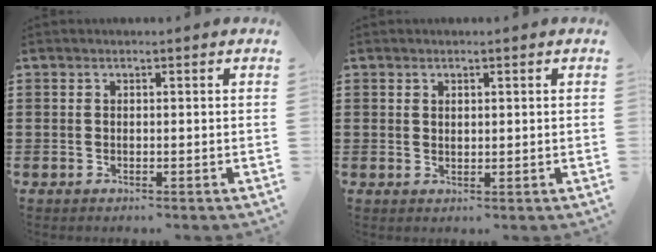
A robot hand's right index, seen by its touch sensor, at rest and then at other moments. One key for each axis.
{"total": 0.7, "fx": 0.6, "fy": 0.4, "fz": 0.3, "tx": -0.006, "ty": 0.002, "tz": 0.010}